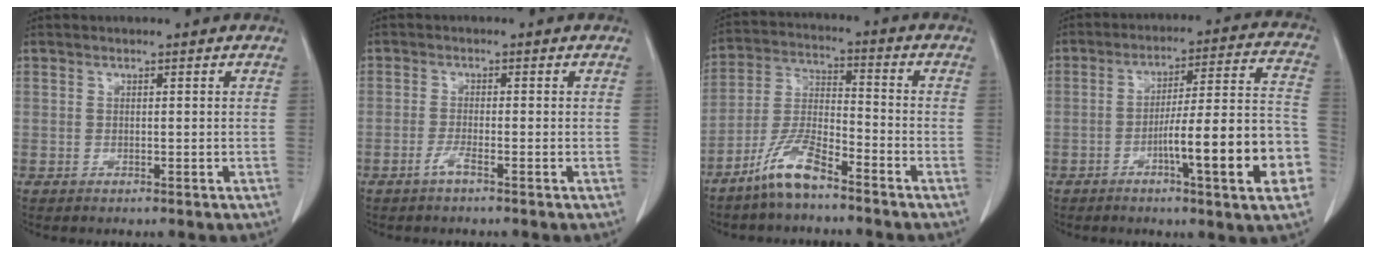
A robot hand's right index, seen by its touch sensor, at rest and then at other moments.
{"total": 1.8, "force": [-1.2, -0.2, 1.3], "torque": [-0.027, 0.000, -0.028]}
{"total": 8.7, "force": [-6.4, 1.5, 5.7], "torque": [-0.128, -0.010, -0.132]}
{"total": 16.6, "force": [-5.9, 0.8, 15.5], "torque": [-0.199, 0.015, -0.081]}